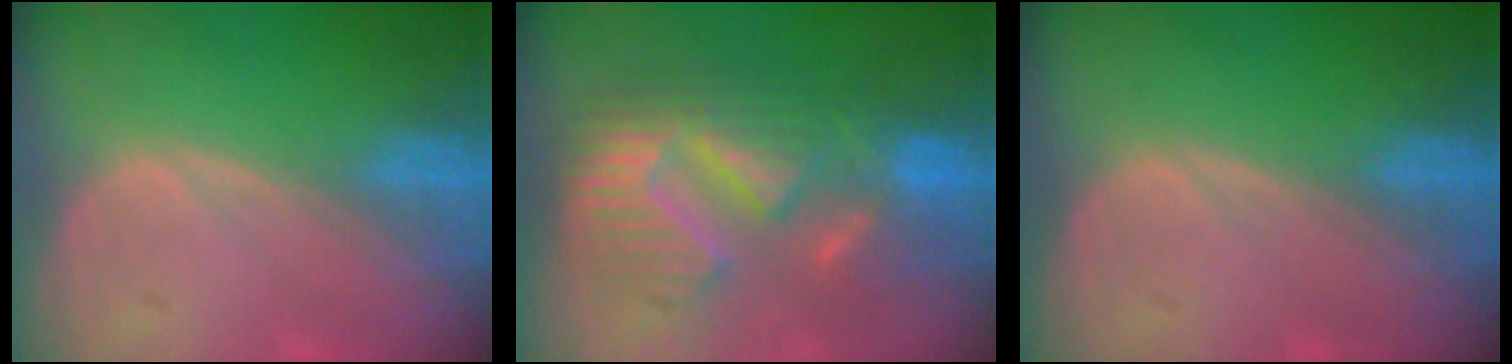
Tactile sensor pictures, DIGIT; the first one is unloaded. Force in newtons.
{"total": 10.4, "press": 10.4, "slide": 0.7}
{"total": 0.0}